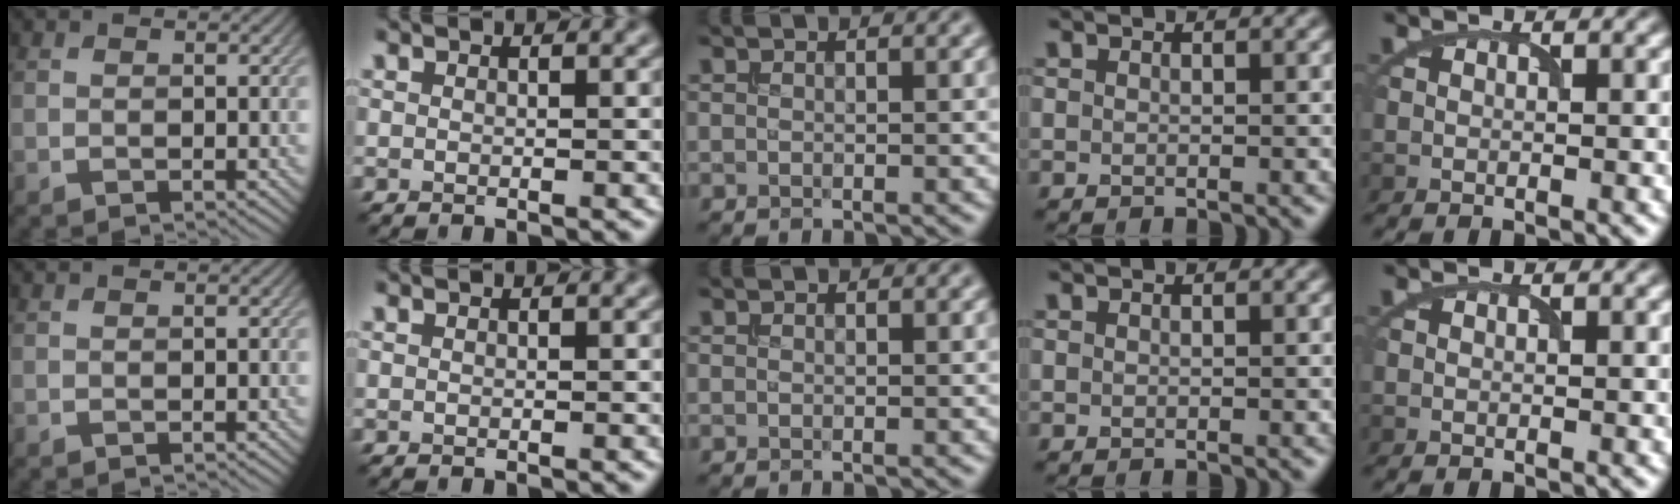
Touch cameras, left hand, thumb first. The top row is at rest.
{}